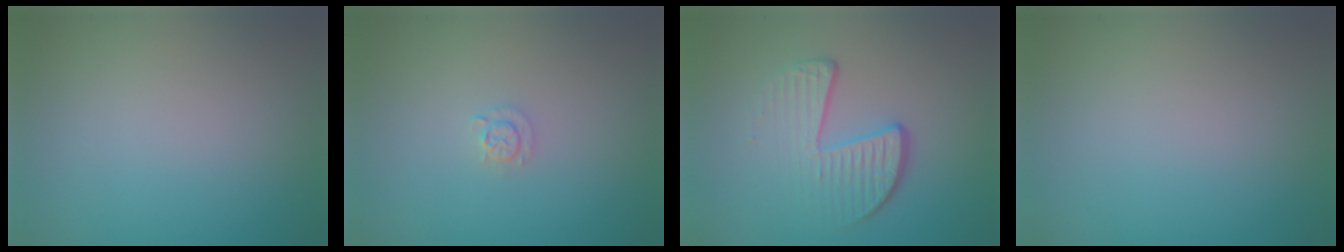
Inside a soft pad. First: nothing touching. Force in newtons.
{"total": 1.1, "press": 1.1, "slide": 0.2}
{"total": 4.3, "press": 2.8, "slide": 3.3}
{"total": 0.0}